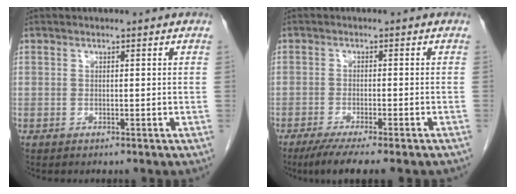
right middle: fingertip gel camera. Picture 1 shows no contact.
{"total": 9.2, "force": [-7.3, 0.7, 5.5], "torque": [-0.073, -0.018, -0.108]}